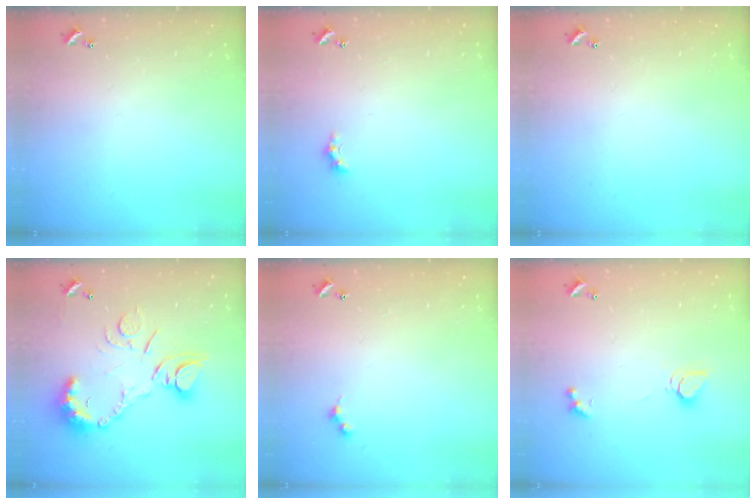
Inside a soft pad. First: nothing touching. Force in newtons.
{"total": 1.6, "press": 1.5, "slide": 0.5}
{"total": 0.0}
{"total": 13.9, "press": 13.8, "slide": 1.5}
{"total": 1.5, "press": 1.5, "slide": 0.3}
{"total": 2.3, "press": 2.3, "slide": 0.3}